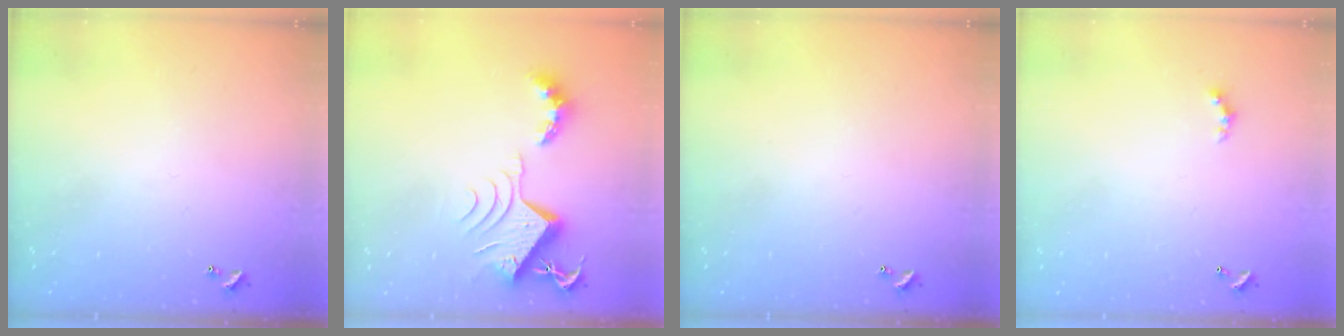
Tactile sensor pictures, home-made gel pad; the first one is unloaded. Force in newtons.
{"total": 9.4, "press": 9.3, "slide": 1.0}
{"total": 0.0}
{"total": 1.6, "press": 1.6, "slide": 0.4}